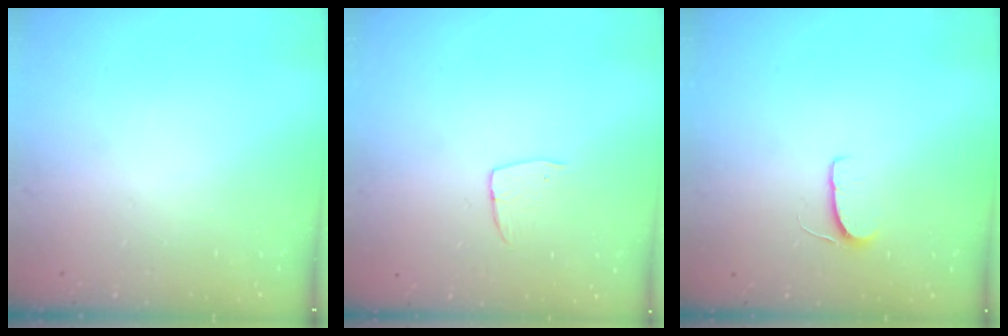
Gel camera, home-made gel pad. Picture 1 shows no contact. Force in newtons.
{"total": 4.8, "press": 4.8, "slide": 0.4}
{"total": 6.4, "press": 6.4, "slide": 0.5}